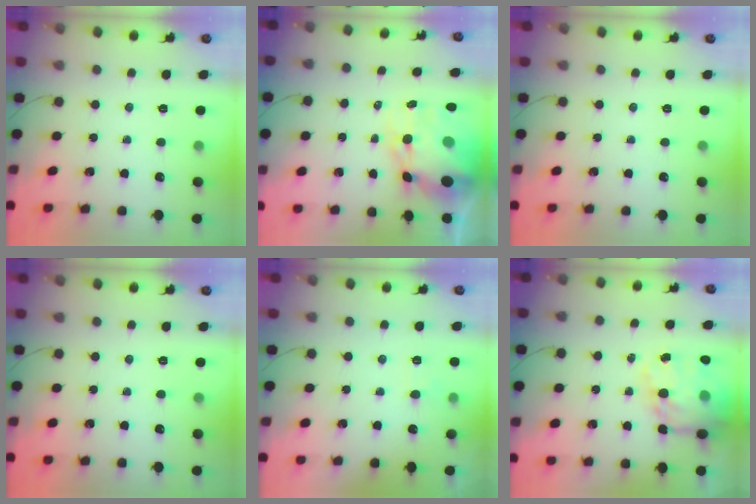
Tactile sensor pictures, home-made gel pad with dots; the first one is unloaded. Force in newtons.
{"total": 12.9, "press": 12.5, "slide": 3.2}
{"total": 0.0}
{"total": 0.0}
{"total": 2.6, "press": 2.2, "slide": 1.4}
{"total": 20.5, "press": 20.0, "slide": 4.6}